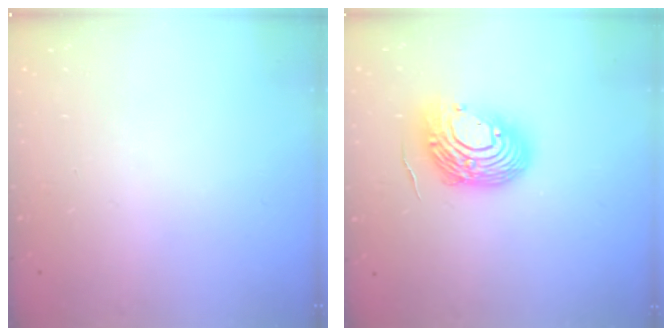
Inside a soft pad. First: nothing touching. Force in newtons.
{"total": 13.1, "press": 12.9, "slide": 2.2}